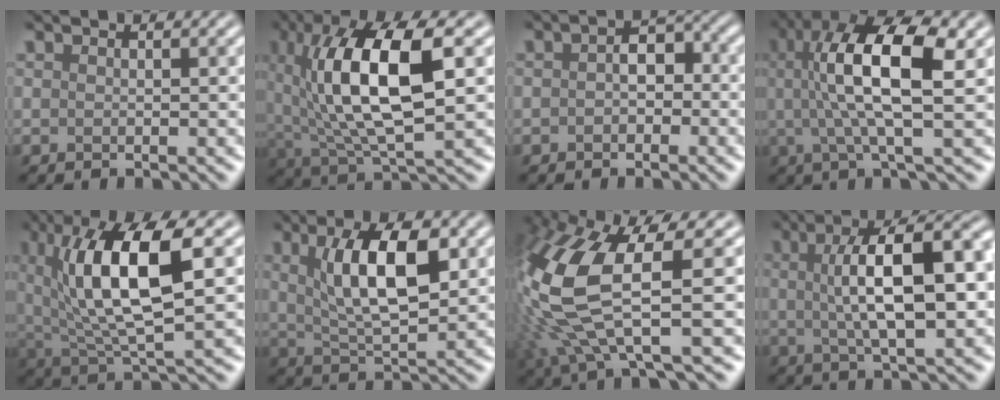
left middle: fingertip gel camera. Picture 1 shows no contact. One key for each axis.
{"total": 8.2, "fx": 0.4, "fy": 2.3, "fz": 7.9, "tx": -0.181, "ty": -0.025, "tz": 0.053}
{"total": 1.6, "fx": -1.6, "fy": -0.3, "fz": -0.1, "tx": -0.023, "ty": -0.018, "tz": 0.008}
{"total": 7.5, "fx": 0.3, "fy": 1.0, "fz": 7.5, "tx": -0.159, "ty": -0.016, "tz": 0.048}
{"total": 7.3, "fx": 0.9, "fy": 1.6, "fz": 7.1, "tx": -0.161, "ty": -0.023, "tz": 0.060}
{"total": 5.2, "fx": 0.6, "fy": 0.8, "fz": 5.1, "tx": -0.107, "ty": -0.023, "tz": 0.052}
{"total": 8.4, "fx": -1.3, "fy": 1.8, "fz": 8.1, "tx": -0.229, "ty": -0.046, "tz": 0.023}
{"total": 9.2, "fx": 0.5, "fy": 1.9, "fz": 9.0, "tx": -0.153, "ty": -0.011, "tz": 0.042}